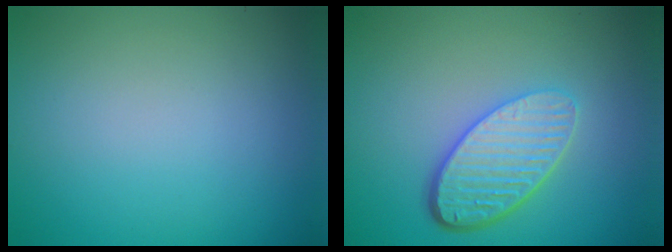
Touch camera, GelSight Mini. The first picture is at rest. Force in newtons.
{"total": 5.3, "press": 3.9, "slide": 3.7}